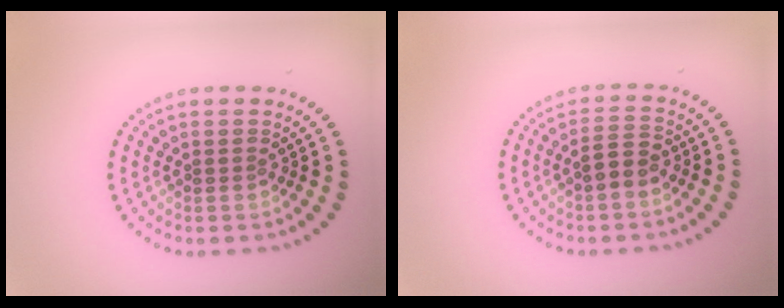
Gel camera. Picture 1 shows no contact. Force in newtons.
{"total": 2.1, "press": 2.0, "slide": 0.6}